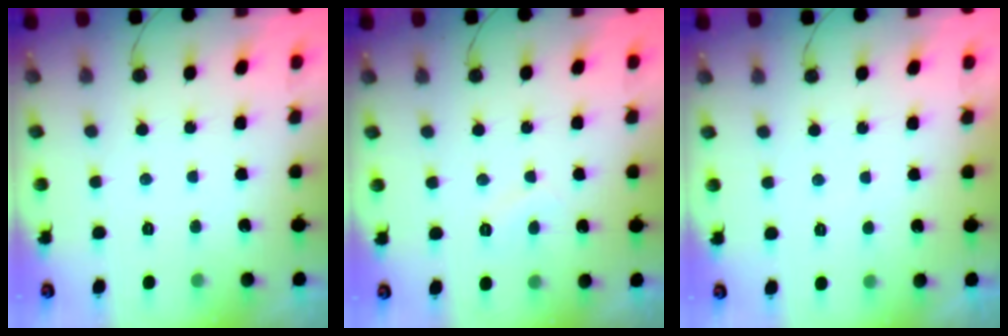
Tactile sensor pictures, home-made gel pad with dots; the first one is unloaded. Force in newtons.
{"total": 2.1, "press": 2.1, "slide": 0.3}
{"total": 0.7, "press": 0.5, "slide": 0.5}